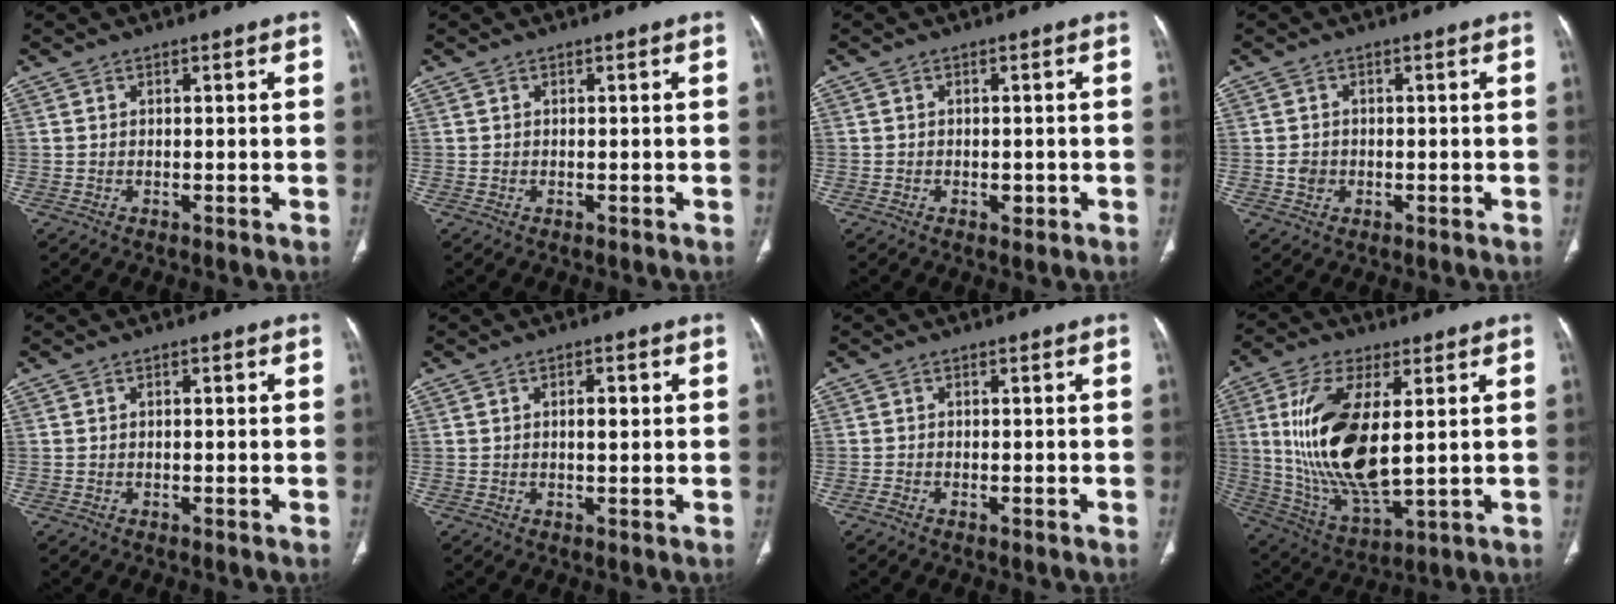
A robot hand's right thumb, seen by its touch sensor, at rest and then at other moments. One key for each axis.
{"total": 0.0}
{"total": 1.6, "fx": -0.5, "fy": 1.2, "fz": 0.8, "tx": -0.004, "ty": 0.003, "tz": -0.005}
{"total": 2.1, "fx": -0.4, "fy": 1.9, "fz": 0.9, "tx": -0.010, "ty": 0.004, "tz": -0.005}
{"total": 0.8, "fx": 0.1, "fy": 0.2, "fz": 0.8, "tx": -0.017, "ty": 0.003, "tz": 0.003}
{"total": 2.8, "fx": 0.5, "fy": 1.1, "fz": 2.5, "tx": -0.037, "ty": 0.001, "tz": 0.006}
{"total": 0.9, "fx": -0.7, "fy": 0.4, "fz": 0.4, "tx": -0.013, "ty": 0.001, "tz": -0.014}
{"total": 19.4, "fx": 2.7, "fy": 8.3, "fz": 17.4, "tx": -0.349, "ty": -0.022, "tz": 0.062}